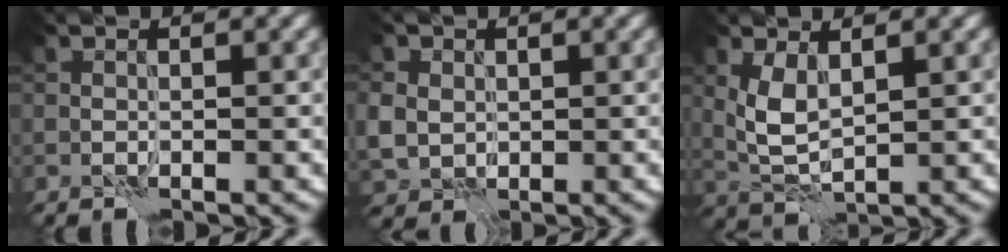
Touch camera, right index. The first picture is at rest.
{"total": 3.5, "force": [0.6, 3.2, 1.3], "torque": [-0.034, 0.003, 0.007]}
{"total": 3.2, "force": [1.4, 1.5, 2.5], "torque": [-0.064, -0.002, 0.030]}